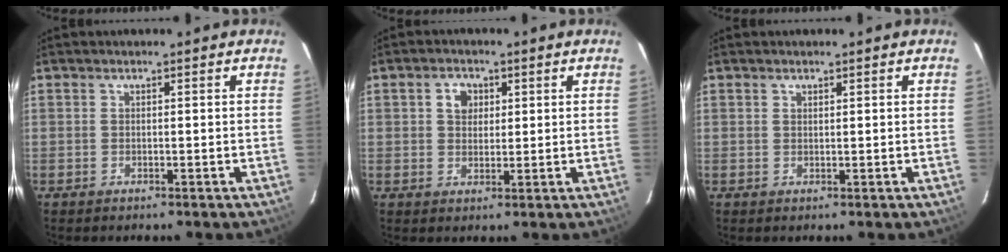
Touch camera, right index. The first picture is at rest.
{"total": 3.7, "force": [1.2, 3.1, 1.8], "torque": [-0.024, 0.014, 0.023]}
{"total": 0.6, "force": [0.5, 0.3, 0.1], "torque": [-0.002, 0.001, 0.010]}